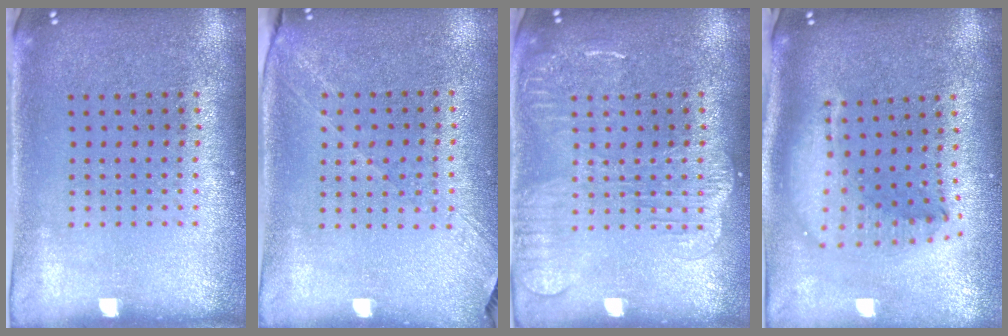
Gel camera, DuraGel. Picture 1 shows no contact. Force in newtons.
{"total": 1.2, "press": 1.1, "slide": 0.6}
{"total": 2.8, "press": 2.8, "slide": 0.3}
{"total": 2.2, "press": 1.7, "slide": 1.4}